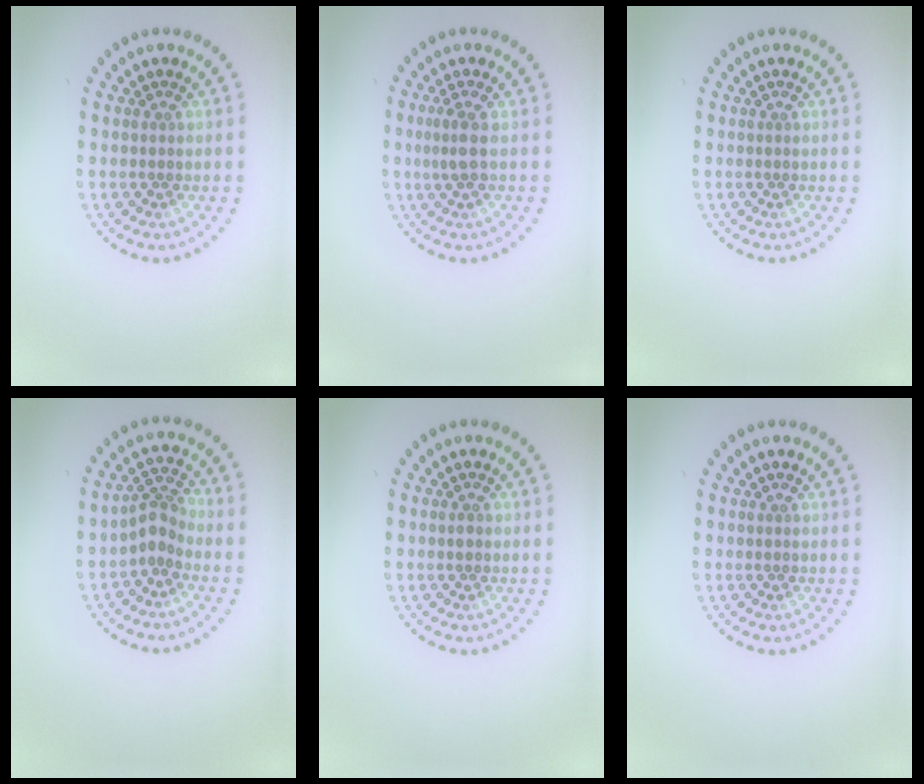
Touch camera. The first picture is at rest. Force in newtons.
{"total": 1.5, "press": 1.3, "slide": 0.8}
{"total": 0.0}
{"total": 2.4, "press": 1.9, "slide": 1.5}
{"total": 0.6, "press": 0.6, "slide": 0.1}
{"total": 0.0}